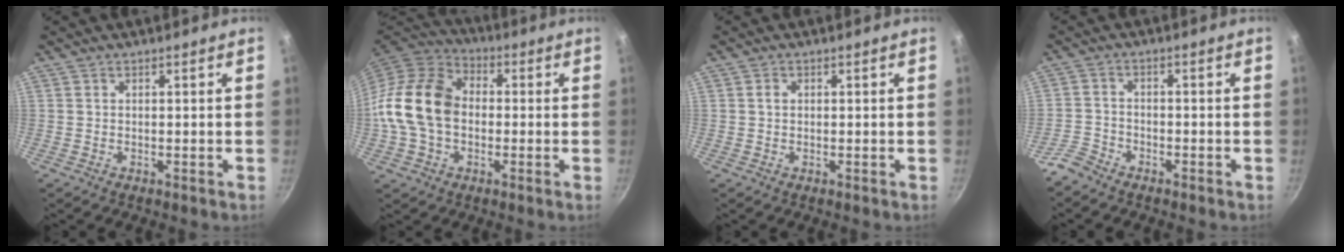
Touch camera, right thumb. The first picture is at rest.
{"total": 16.3, "force": [-0.9, 12.0, 11.1], "torque": [-0.186, 0.032, -0.033]}
{"total": 1.3, "force": [0.3, 1.0, 0.7], "torque": [-0.011, 0.005, 0.004]}
{"total": 3.9, "force": [-3.2, 1.9, 1.0], "torque": [-0.020, 0.030, -0.068]}